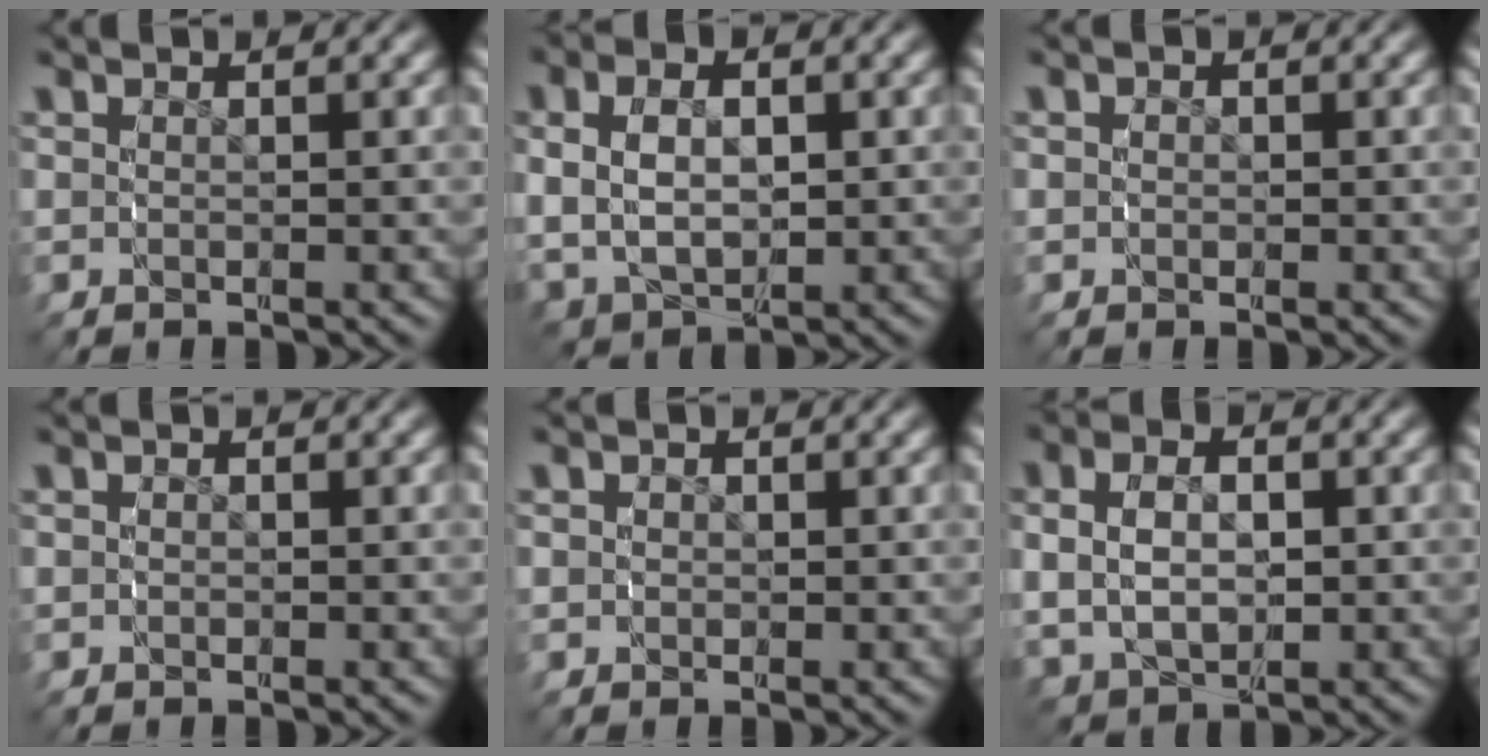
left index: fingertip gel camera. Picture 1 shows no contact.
{"total": 6.8, "force": [0.5, 5.3, 4.1], "torque": [-0.098, -0.013, 0.020]}
{"total": 1.0, "force": [0.0, 1.0, 0.2], "torque": [-0.010, 0.001, -0.001]}
{"total": 0.5, "force": [-0.2, 0.5, 0.0], "torque": [-0.006, 0.001, -0.004]}
{"total": 1.6, "force": [0.2, 1.6, 0.4], "torque": [-0.012, 0.002, 0.001]}
{"total": 5.6, "force": [0.2, 4.3, 3.5], "torque": [-0.081, -0.011, 0.016]}